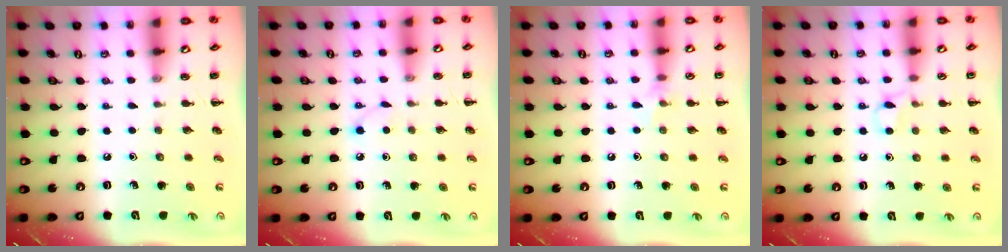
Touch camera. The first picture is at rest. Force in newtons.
{"total": 2.7, "press": 2.5, "slide": 0.9}
{"total": 5.1, "press": 4.8, "slide": 1.7}
{"total": 3.4, "press": 3.3, "slide": 1.0}